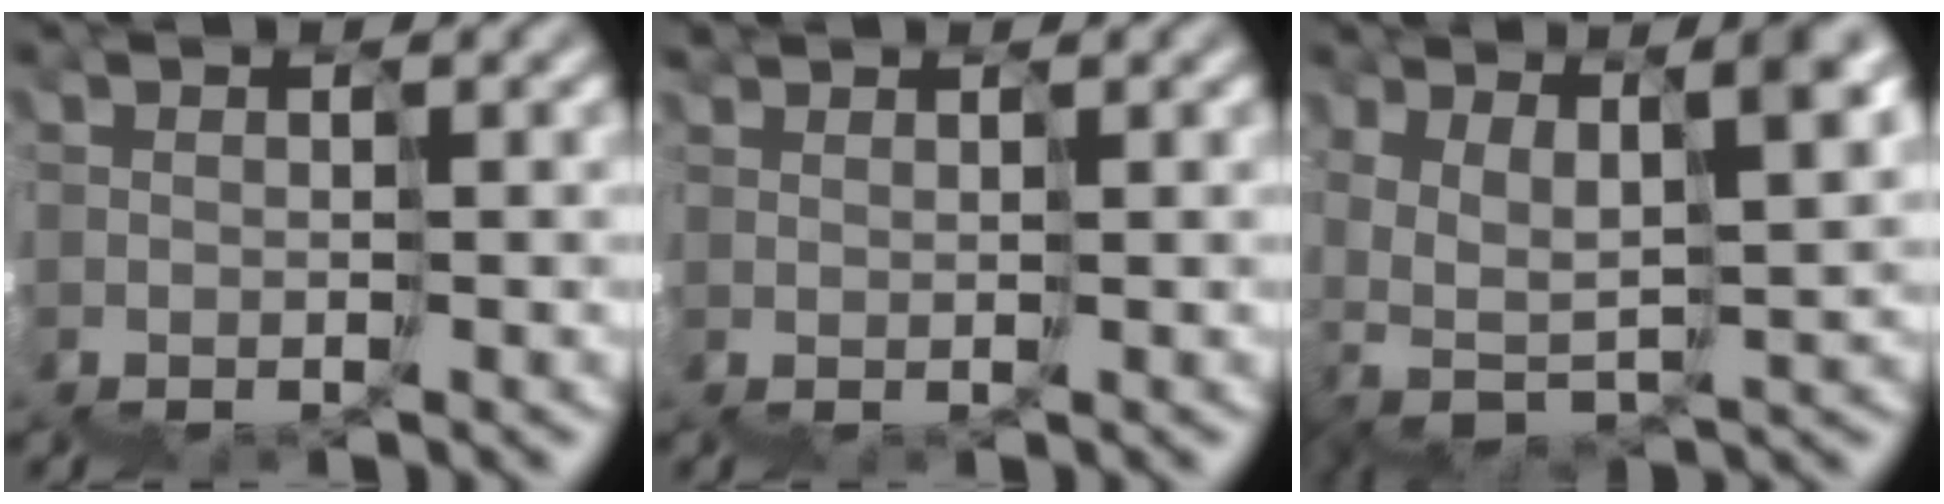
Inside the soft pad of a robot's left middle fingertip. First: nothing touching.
{"total": 1.3, "force": [1.1, -0.2, -0.6], "torque": [0.016, 0.017, 0.022]}
{"total": 6.1, "force": [4.6, 2.2, 3.3], "torque": [-0.077, 0.048, 0.083]}